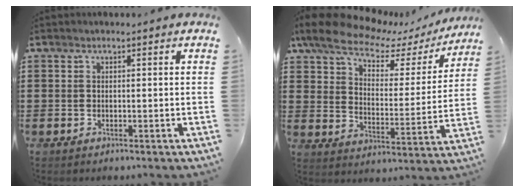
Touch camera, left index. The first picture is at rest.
{"total": 9.7, "force": [7.4, 3.7, 5.0], "torque": [-0.113, -0.032, 0.125]}